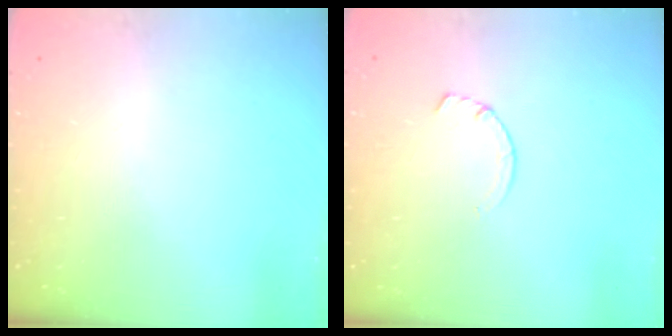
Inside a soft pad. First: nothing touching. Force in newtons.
{"total": 2.9, "press": 2.9, "slide": 0.4}